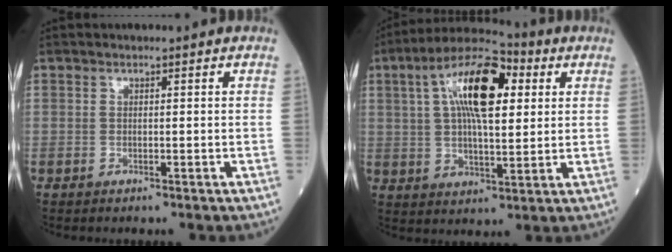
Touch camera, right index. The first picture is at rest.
{"total": 14.7, "force": [4.5, 4.8, 13.1], "torque": [-0.242, 0.029, 0.072]}